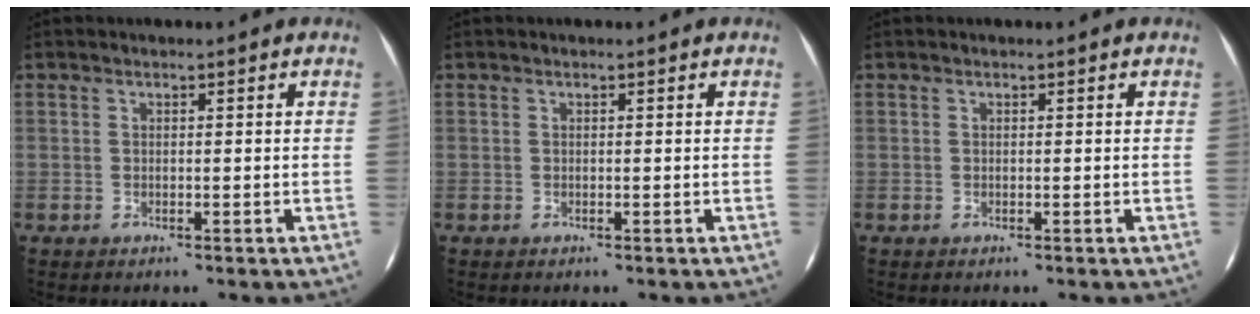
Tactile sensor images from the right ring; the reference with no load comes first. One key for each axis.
{"total": 0.0}
{"total": 0.0}